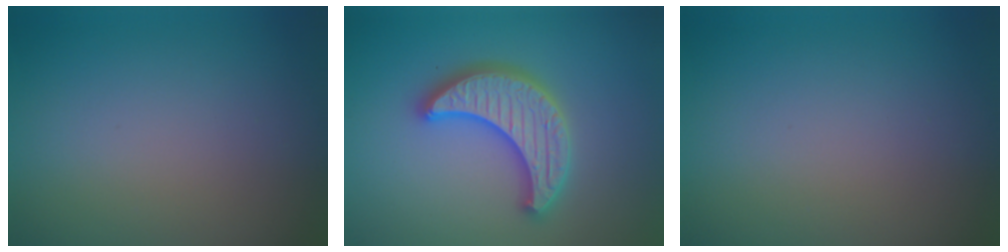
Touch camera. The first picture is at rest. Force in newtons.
{"total": 5.3, "press": 5.2, "slide": 0.9}
{"total": 0.0}